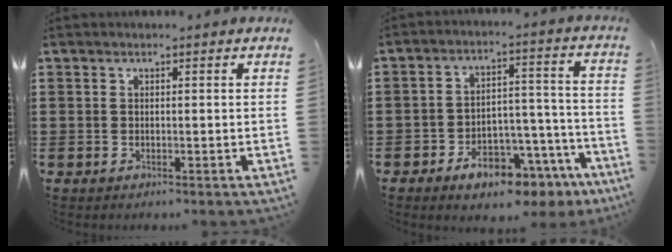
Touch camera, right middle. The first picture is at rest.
{"total": 8.3, "force": [-6.6, 3.2, 4.0], "torque": [-0.063, 0.029, -0.119]}